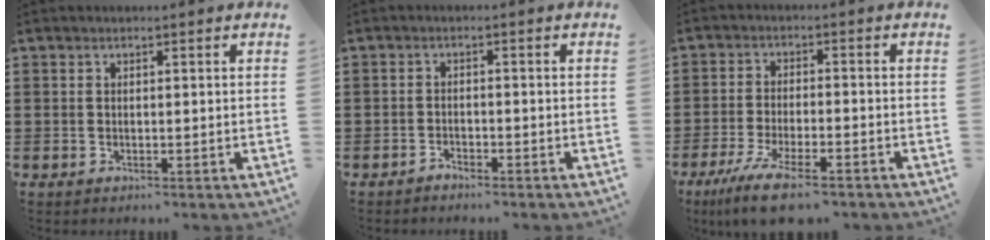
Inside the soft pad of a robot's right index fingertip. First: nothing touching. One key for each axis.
{"total": 1.5, "fx": -1.5, "fy": 0.2, "fz": 0.0, "tx": -0.004, "ty": 0.005, "tz": -0.032}
{"total": 6.9, "fx": -5.2, "fy": 0.9, "fz": 4.4, "tx": -0.105, "ty": -0.014, "tz": -0.100}